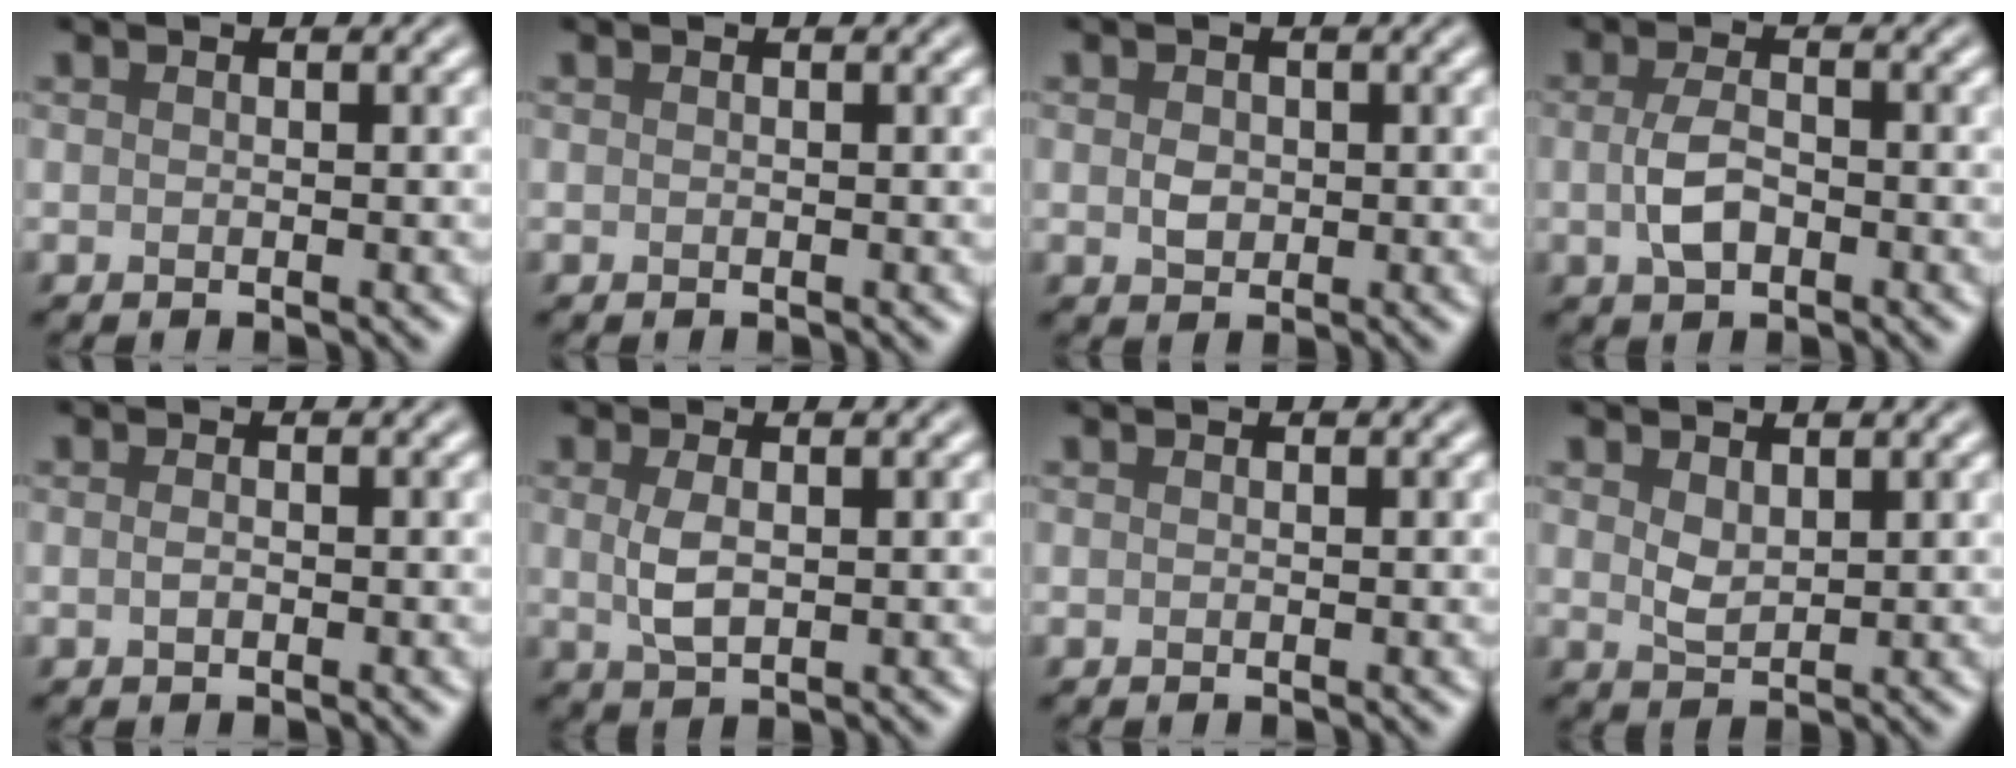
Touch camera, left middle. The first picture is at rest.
{"total": 0.0}
{"total": 1.6, "force": [0.0, 1.3, 0.9], "torque": [-0.019, -0.002, 0.000]}
{"total": 3.0, "force": [-0.6, 1.7, 2.4], "torque": [-0.052, -0.001, -0.013]}
{"total": 0.7, "force": [-0.2, 0.4, 0.5], "torque": [-0.013, 0.000, -0.003]}
{"total": 2.4, "force": [0.3, 1.1, 2.1], "torque": [-0.054, -0.002, 0.007]}
{"total": 0.0}
{"total": 1.9, "force": [0.8, 1.1, 1.3], "torque": [-0.031, -0.003, 0.021]}